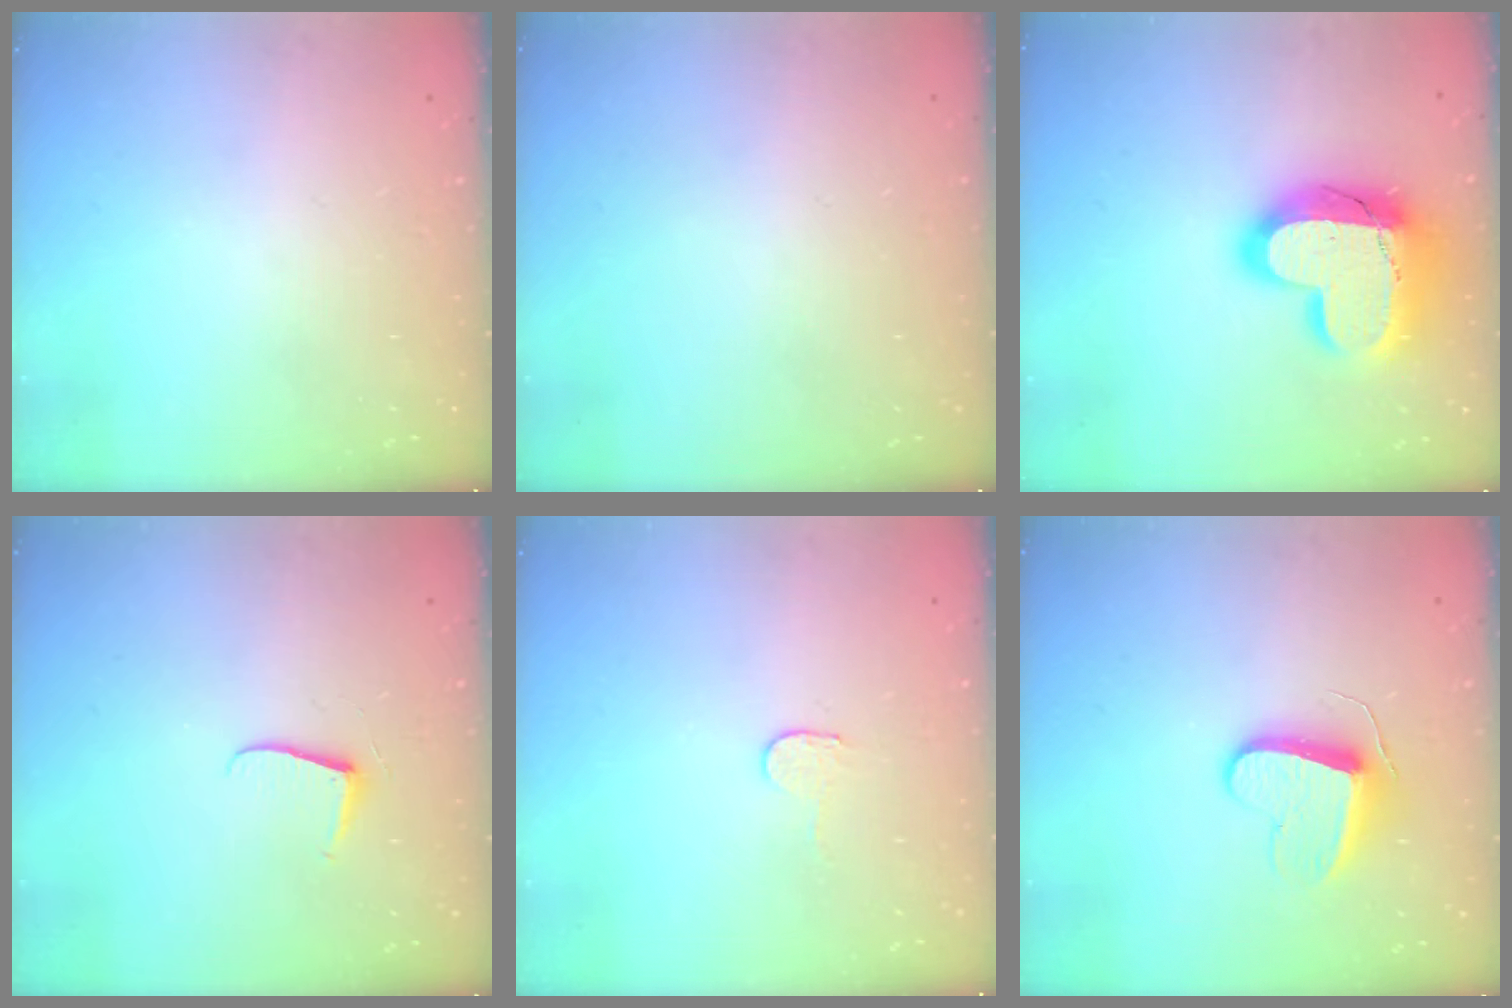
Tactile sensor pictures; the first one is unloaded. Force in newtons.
{"total": 0.6, "press": 0.6, "slide": 0.2}
{"total": 20.9, "press": 20.9, "slide": 1.8}
{"total": 5.5, "press": 5.5, "slide": 0.6}
{"total": 2.3, "press": 2.3, "slide": 0.2}
{"total": 9.2, "press": 9.2, "slide": 0.3}